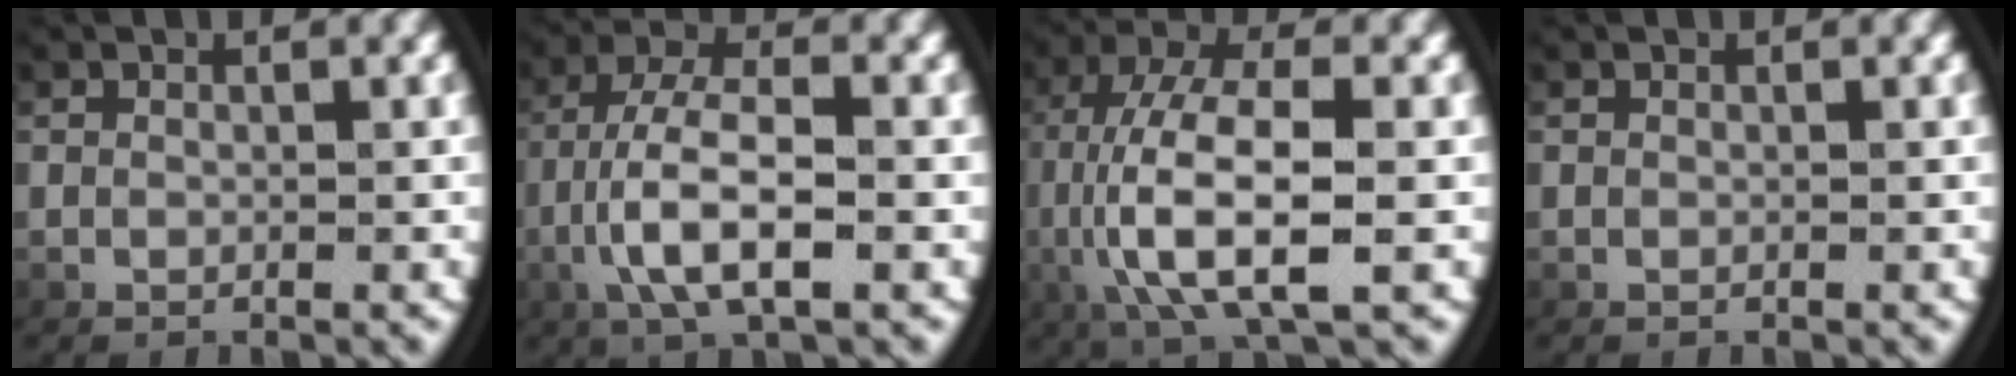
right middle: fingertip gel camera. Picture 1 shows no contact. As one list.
[{"total": 5.9, "force": [-0.7, 2.2, 5.4], "torque": [-0.118, -0.013, -0.001]}, {"total": 8.0, "force": [-0.7, 3.2, 7.3], "torque": [-0.169, -0.019, 0.008]}, {"total": 0.0}]